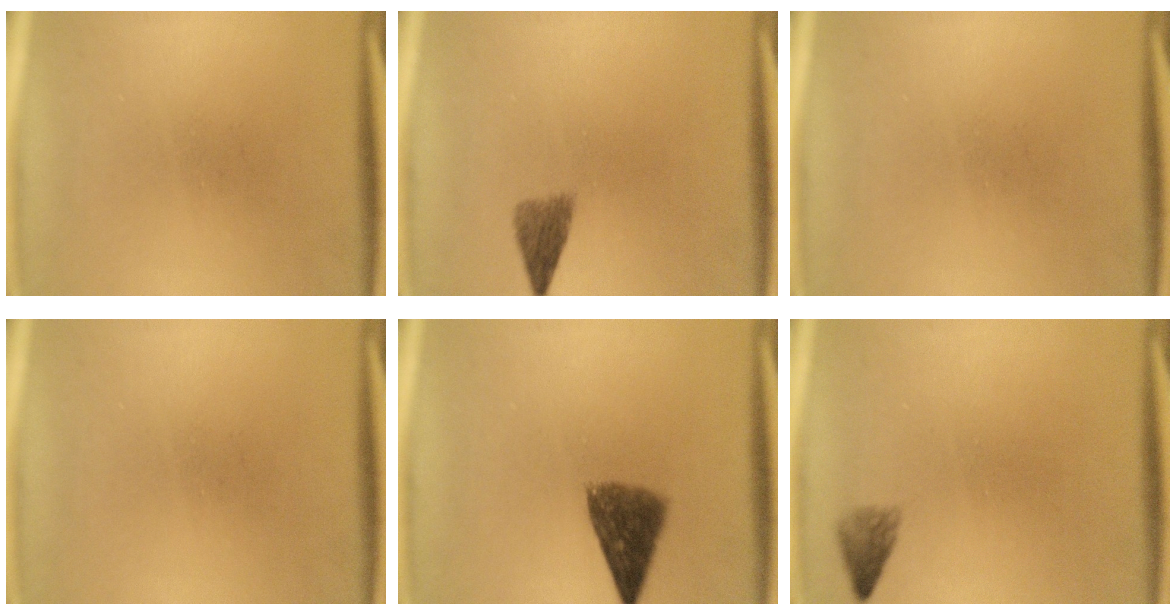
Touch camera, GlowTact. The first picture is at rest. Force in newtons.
{"total": 2.9}
{"total": 0.0}
{"total": 0.0}
{"total": 7.2}
{"total": 1.8}